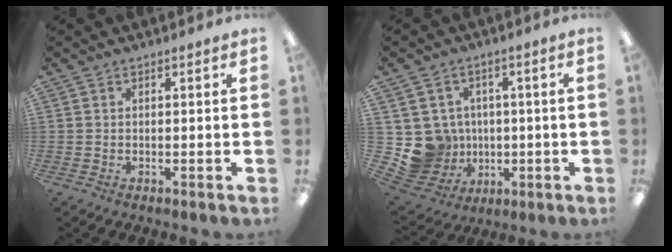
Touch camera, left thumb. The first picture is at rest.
{"total": 10.2, "force": [-1.1, 10.0, 1.9], "torque": [-0.067, 0.008, -0.004]}